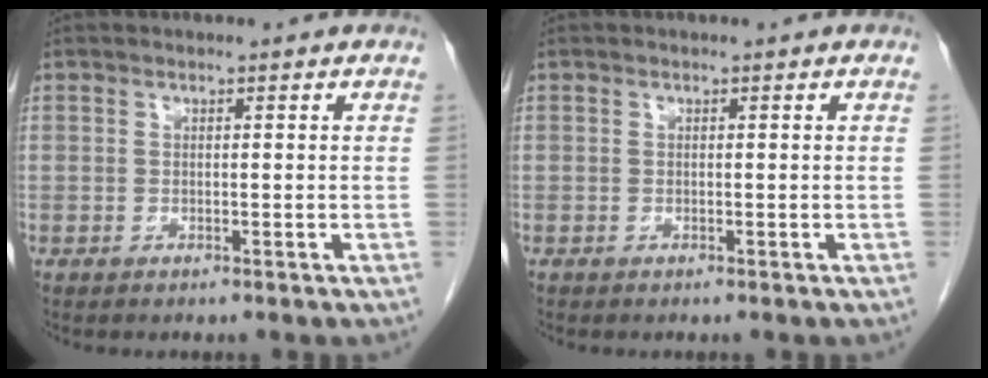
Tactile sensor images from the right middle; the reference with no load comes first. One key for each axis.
{"total": 0.0}